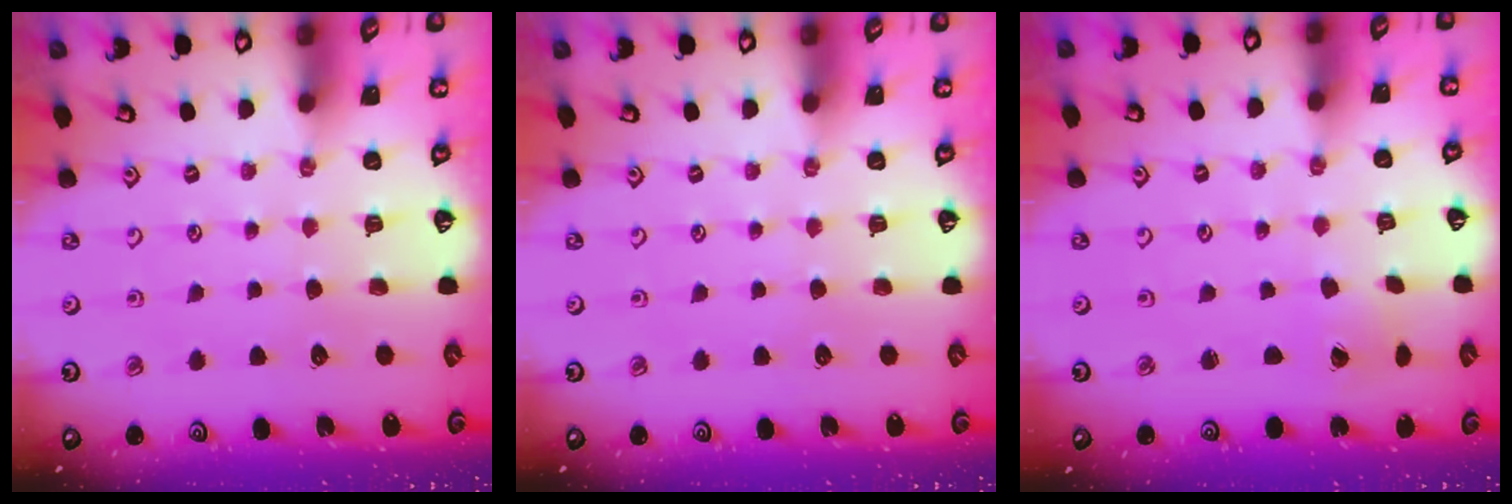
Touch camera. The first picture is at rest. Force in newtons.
{"total": 0.0}
{"total": 0.0}